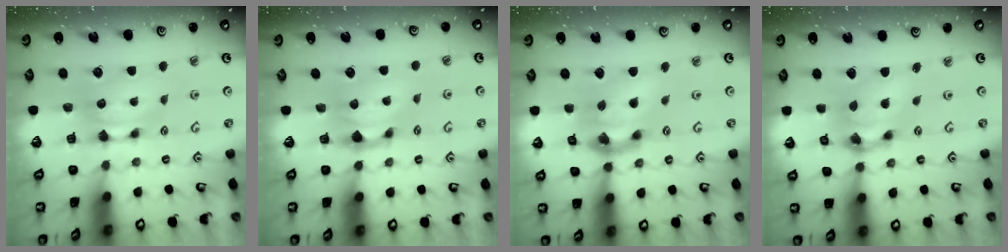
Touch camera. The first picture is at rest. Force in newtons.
{"total": 1.3, "press": 0.4, "slide": 1.2}
{"total": 8.3, "press": 7.9, "slide": 2.4}
{"total": 7.1, "press": 6.7, "slide": 2.3}